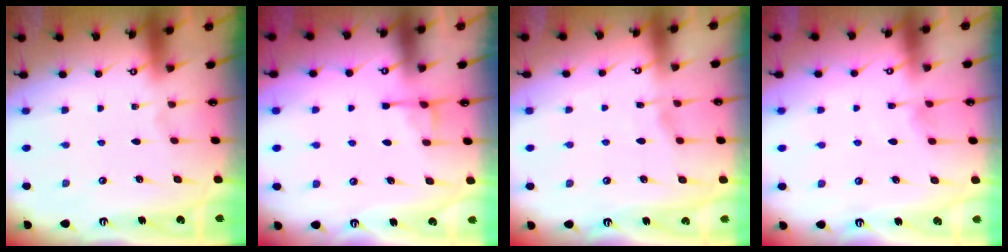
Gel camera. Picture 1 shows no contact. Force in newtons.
{"total": 4.1, "press": 4.1, "slide": 0.7}
{"total": 2.5, "press": 2.5, "slide": 0.4}
{"total": 5.0, "press": 5.0, "slide": 0.5}